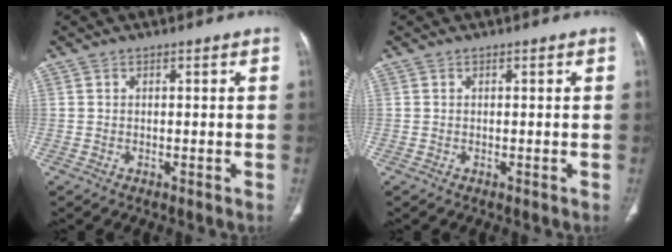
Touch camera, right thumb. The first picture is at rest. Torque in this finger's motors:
{"motor_torque": [0.27, 0.27, 0.00, 0.00, 0.00]}